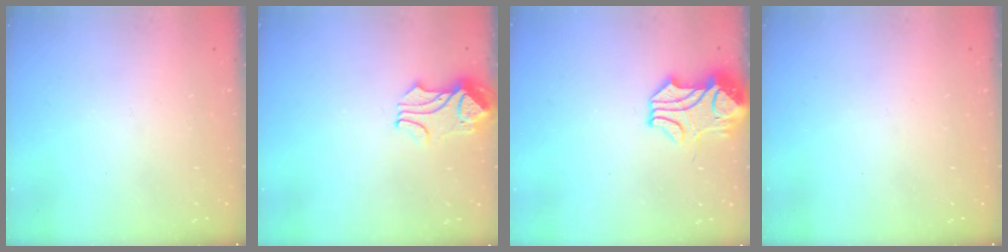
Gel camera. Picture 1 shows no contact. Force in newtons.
{"total": 2.2, "press": 2.1, "slide": 0.5}
{"total": 3.9, "press": 3.8, "slide": 1.0}
{"total": 0.0}